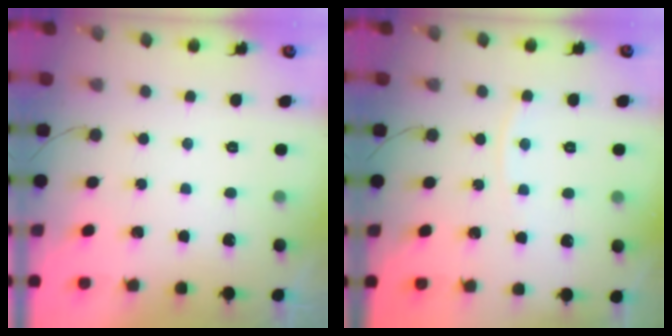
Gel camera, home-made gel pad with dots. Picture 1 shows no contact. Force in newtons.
{"total": 3.3, "press": 3.3, "slide": 0.5}